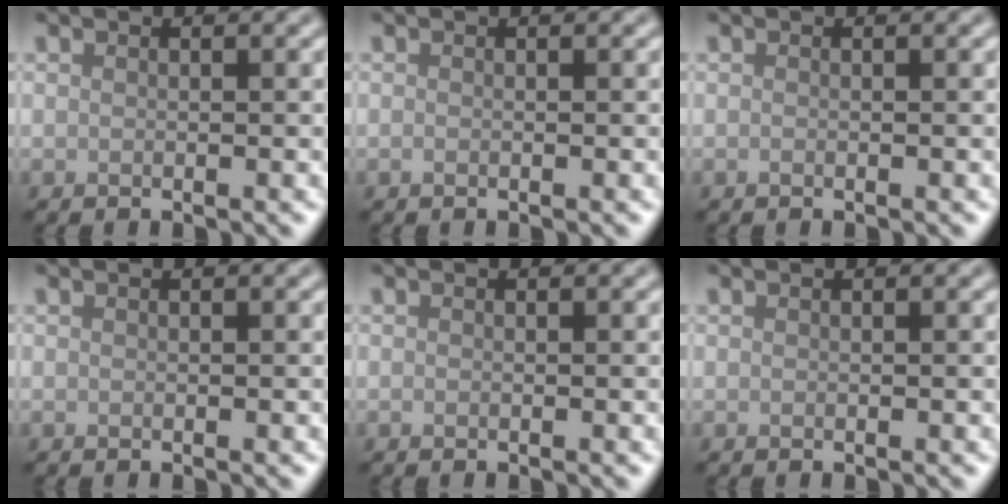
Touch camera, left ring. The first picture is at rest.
{"total": 0.0}
{"total": 0.0}
{"total": 0.0}
{"total": 0.0}
{"total": 0.0}